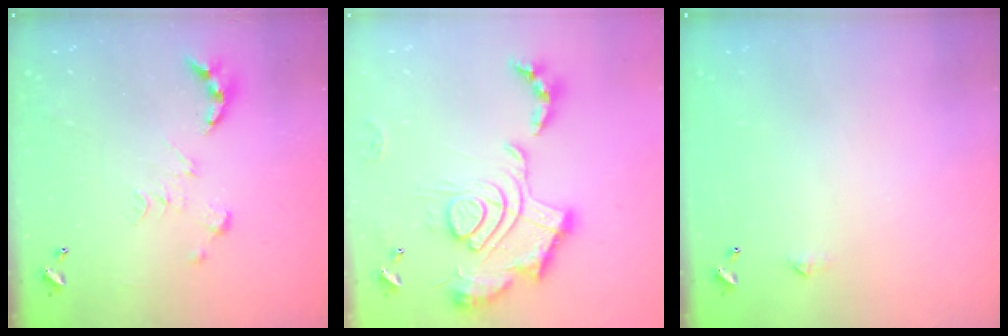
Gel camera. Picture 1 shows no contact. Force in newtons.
{"total": 2.5, "press": 1.9, "slide": 1.7}
{"total": 2.3, "press": 2.3, "slide": 0.4}